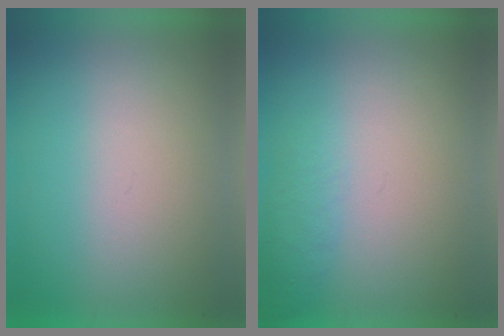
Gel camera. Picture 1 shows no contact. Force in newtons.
{"total": 1.3}